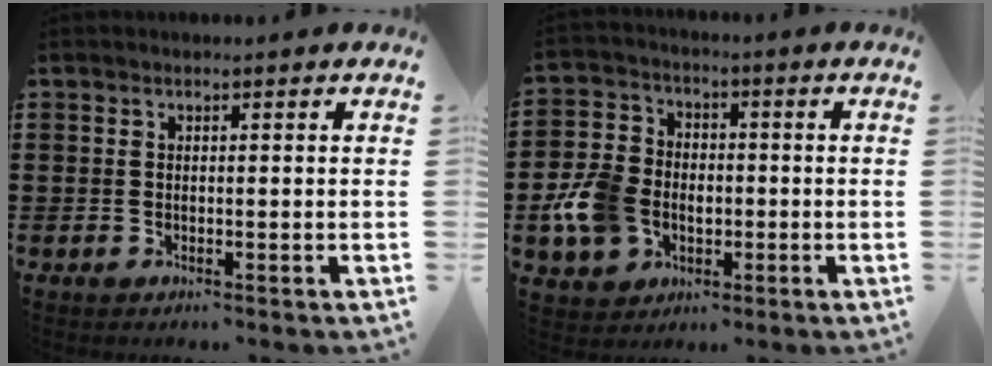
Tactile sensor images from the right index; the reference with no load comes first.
{"total": 8.6, "force": [-2.1, 7.0, 4.5], "torque": [-0.136, 0.011, -0.043]}